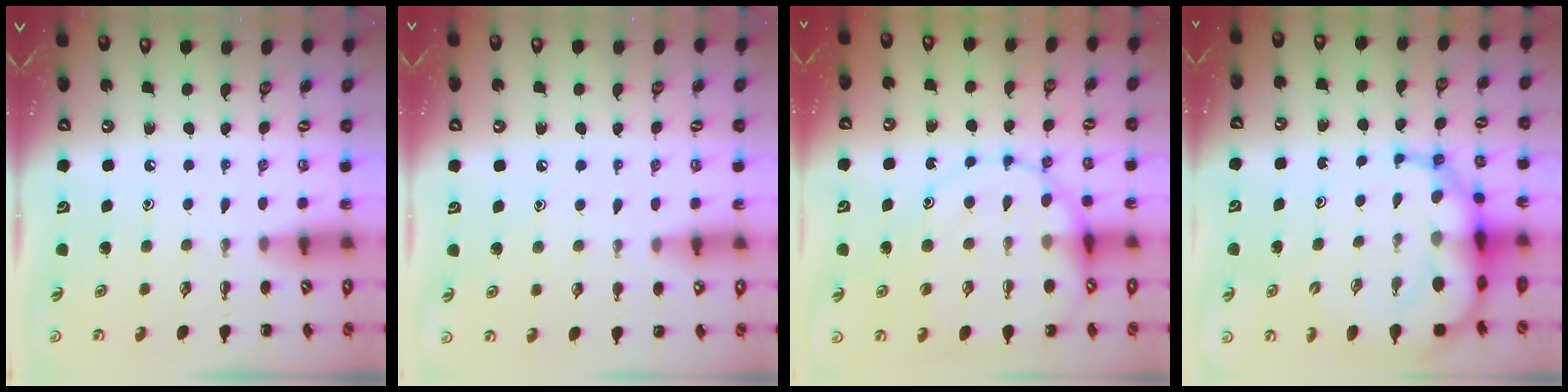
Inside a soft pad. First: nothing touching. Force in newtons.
{"total": 5.4, "press": 5.2, "slide": 1.6}
{"total": 14.4, "press": 14.2, "slide": 2.3}
{"total": 12.9, "press": 12.3, "slide": 3.9}